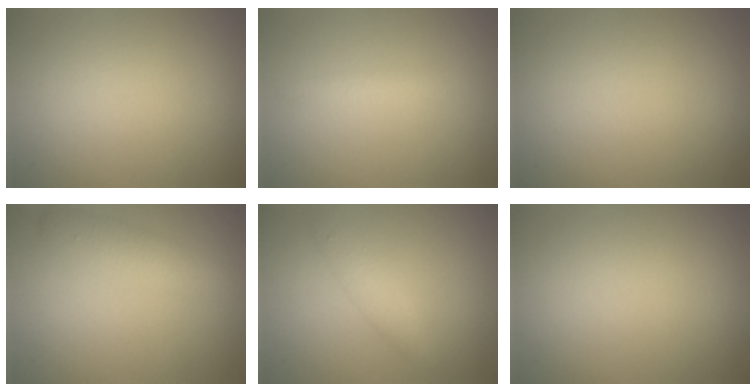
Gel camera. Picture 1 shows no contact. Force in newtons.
{"total": 1.2, "press": 1.2, "slide": 0.0}
{"total": 0.0}
{"total": 2.8, "press": 2.8, "slide": 0.1}
{"total": 1.8, "press": 1.8, "slide": 0.0}
{"total": 0.0}